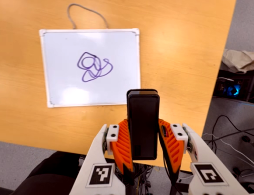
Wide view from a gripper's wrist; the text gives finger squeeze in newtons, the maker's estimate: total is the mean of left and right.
{"total": 4.6, "left": 3.3, "right": 5.8}